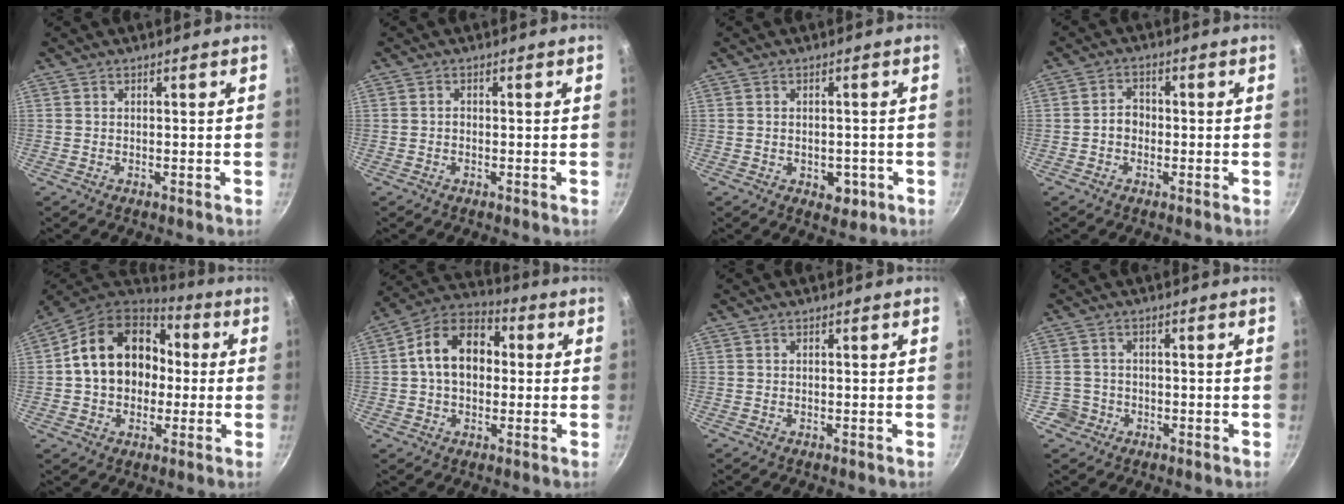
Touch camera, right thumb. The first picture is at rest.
{"total": 0.6, "force": [-0.2, 0.4, 0.3], "torque": [-0.005, 0.004, -0.005]}
{"total": 4.2, "force": [-1.4, 2.8, 2.8], "torque": [-0.024, 0.005, -0.010]}
{"total": 3.2, "force": [-0.7, 2.6, 1.7], "torque": [-0.011, 0.017, -0.015]}
{"total": 18.6, "force": [1.5, 14.5, 11.5], "torque": [-0.170, 0.040, 0.020]}
{"total": 13.3, "force": [1.1, 9.5, 9.2], "torque": [-0.116, 0.032, -0.002]}
{"total": 0.0}
{"total": 3.2, "force": [-1.2, 2.9, 0.1], "torque": [0.017, 0.026, -0.018]}